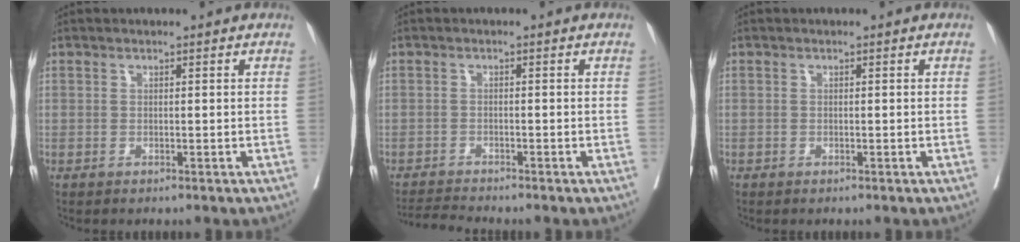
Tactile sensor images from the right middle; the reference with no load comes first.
{"total": 2.7, "force": [-2.6, -0.8, 0.1], "torque": [-0.007, -0.019, -0.046]}
{"total": 0.0}